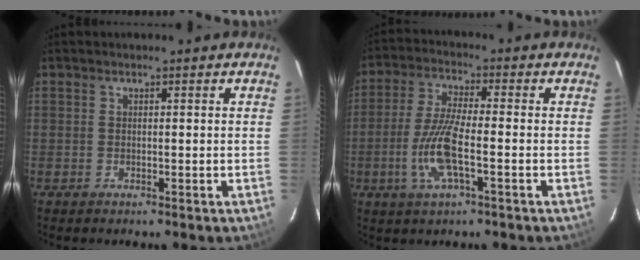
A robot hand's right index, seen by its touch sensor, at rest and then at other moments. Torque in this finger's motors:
{"motor_torque": [1.67, -0.38, 0.86, 0.11]}